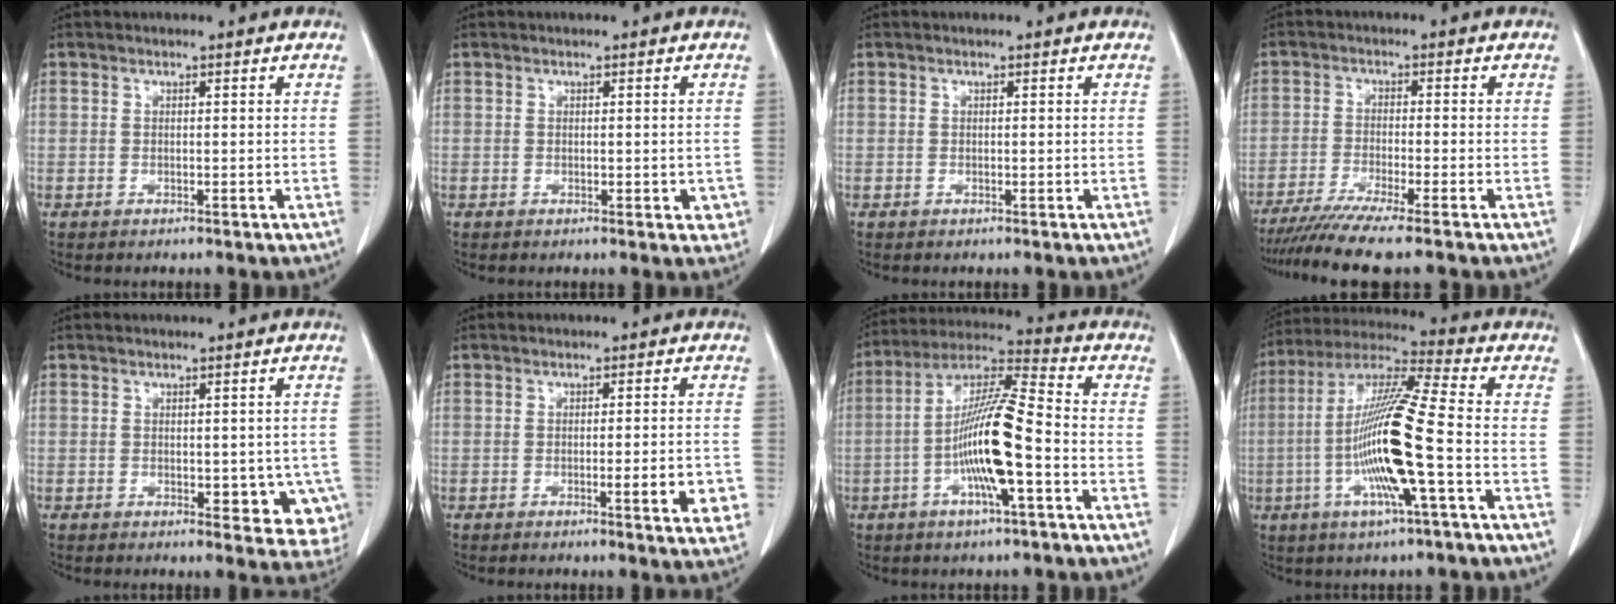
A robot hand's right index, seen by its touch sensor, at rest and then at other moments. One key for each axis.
{"total": 2.4, "fx": -0.5, "fy": 1.3, "fz": 2.0, "tx": -0.013, "ty": 0.005, "tz": -0.001}
{"total": 0.0}
{"total": 8.3, "fx": -6.8, "fy": -1.3, "fz": 4.6, "tx": -0.067, "ty": -0.029, "tz": -0.114}
{"total": 7.9, "fx": -2.2, "fy": 4.1, "fz": 6.4, "tx": -0.048, "ty": 0.004, "tz": -0.022}
{"total": 5.6, "fx": -1.8, "fy": 0.7, "fz": 5.3, "tx": -0.062, "ty": -0.005, "tz": -0.022}
{"total": 13.8, "fx": -3.6, "fy": 1.2, "fz": 13.2, "tx": -0.254, "ty": 0.007, "tz": -0.070}
{"total": 15.8, "fx": -3.5, "fy": -0.1, "fz": 15.4, "tx": -0.305, "ty": -0.004, "tz": -0.077}